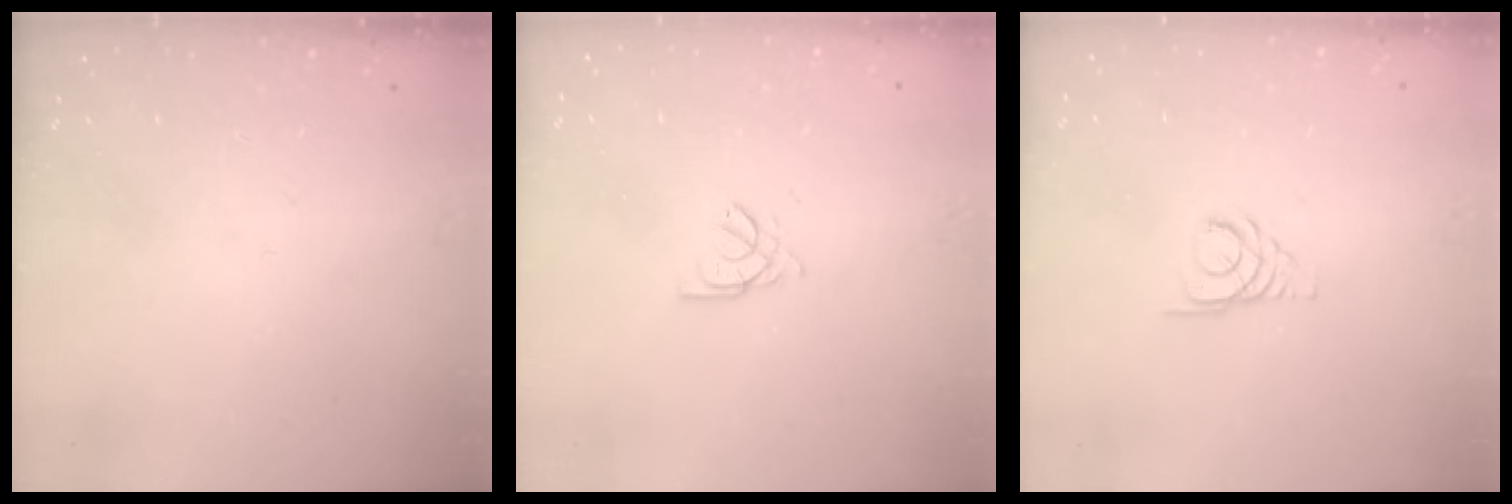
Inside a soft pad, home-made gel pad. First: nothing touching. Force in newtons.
{"total": 2.0, "press": 2.0, "slide": 0.4}
{"total": 3.2, "press": 3.1, "slide": 0.2}